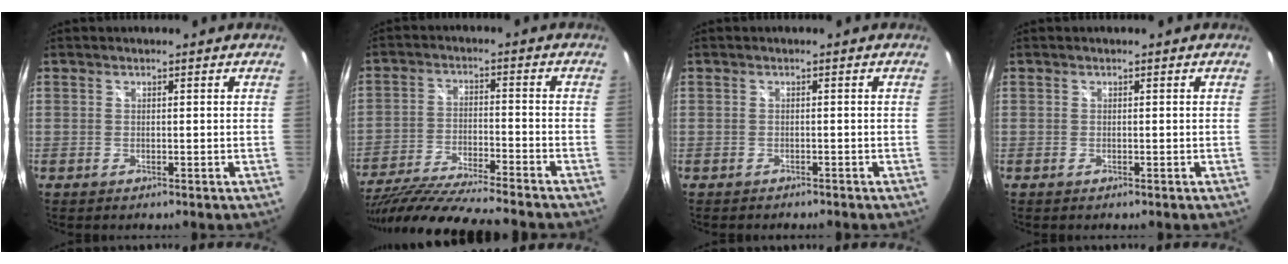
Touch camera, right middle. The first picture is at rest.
{"total": 18.4, "force": [-16.1, 0.4, 8.8], "torque": [-0.173, -0.039, -0.271]}
{"total": 1.4, "force": [-1.3, 0.4, 0.3], "torque": [-0.010, -0.005, -0.018]}
{"total": 0.0}